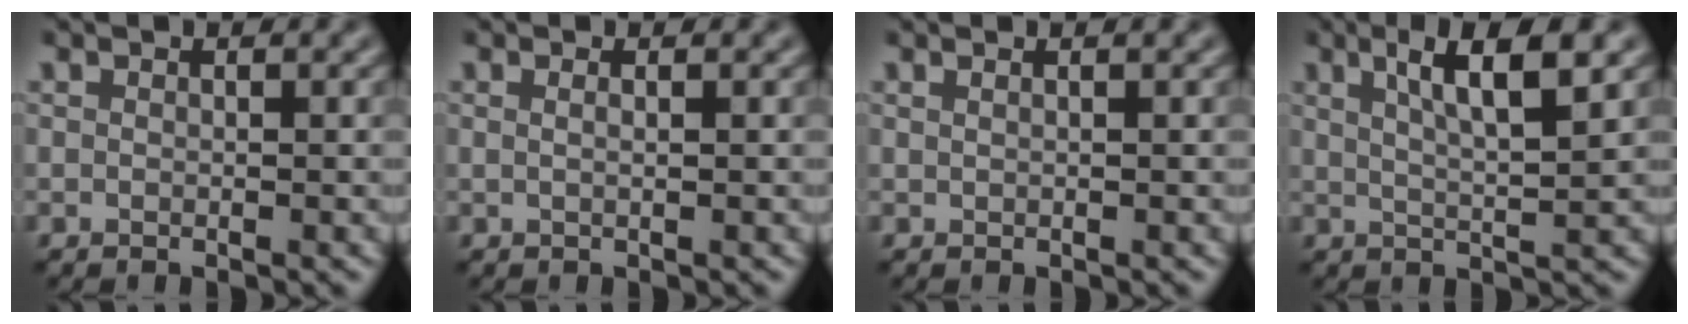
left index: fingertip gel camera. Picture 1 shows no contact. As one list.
[{"total": 0.9, "force": [0.3, 0.5, 0.8], "torque": [-0.003, -0.004, -0.003]}, {"total": 1.1, "force": [0.7, 0.5, 0.7], "torque": [-0.003, -0.007, 0.001]}, {"total": 5.5, "force": [2.4, 1.1, 4.8], "torque": [-0.074, 0.001, 0.038]}]